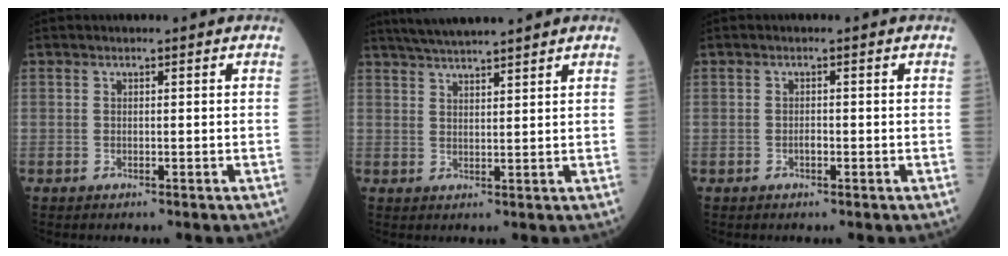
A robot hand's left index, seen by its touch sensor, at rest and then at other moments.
{"total": 7.7, "force": [6.8, -0.5, 3.5], "torque": [-0.065, 0.026, 0.110]}
{"total": 0.8, "force": [-0.4, 0.3, 0.6], "torque": [-0.012, 0.002, -0.007]}